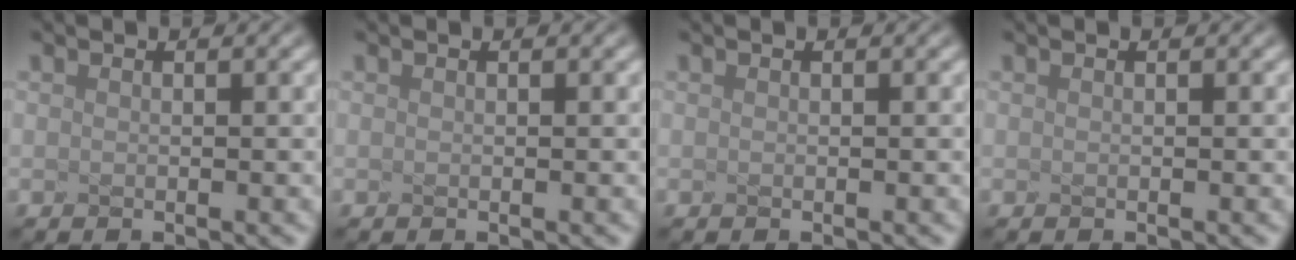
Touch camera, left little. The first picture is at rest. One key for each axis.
{"total": 0.0}
{"total": 0.0}
{"total": 0.0}